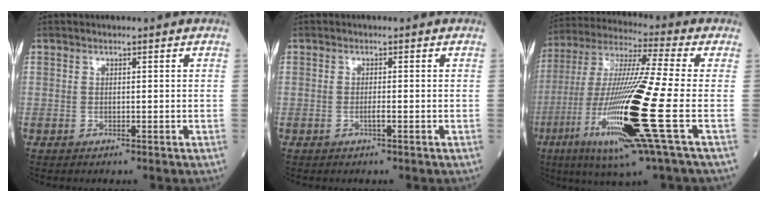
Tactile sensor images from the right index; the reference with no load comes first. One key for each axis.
{"total": 0.7, "fx": -0.3, "fy": 0.0, "fz": 0.7, "tx": -0.015, "ty": 0.000, "tz": -0.007}
{"total": 21.5, "fx": -6.4, "fy": 0.0, "fz": 20.5, "tx": -0.427, "ty": -0.035, "tz": -0.127}